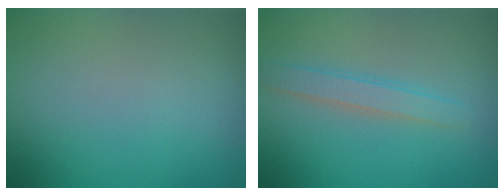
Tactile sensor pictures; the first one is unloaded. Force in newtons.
{"total": 2.1, "press": 2.1, "slide": 0.0}